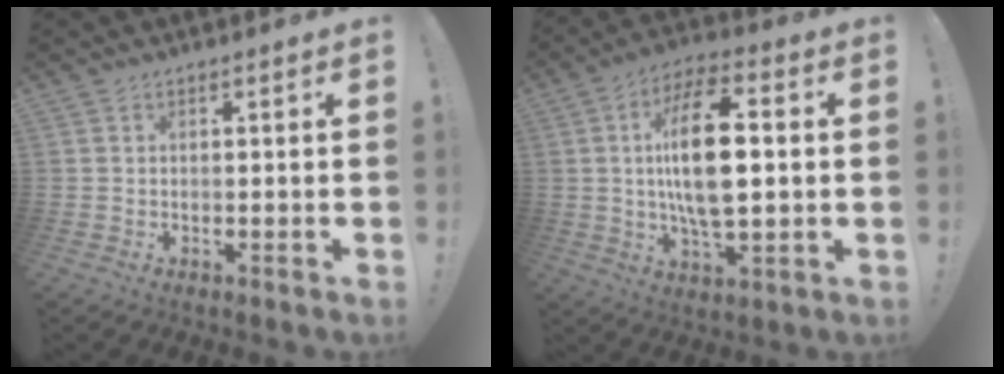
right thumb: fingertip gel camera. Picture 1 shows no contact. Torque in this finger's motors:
{"motor_torque": [1.85, 3.15, 1.14, -0.67, 0.64]}